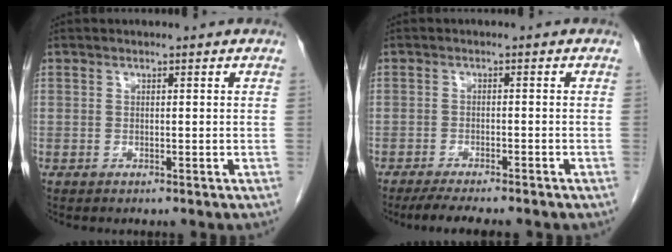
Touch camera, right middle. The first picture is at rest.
{"total": 7.7, "force": [-6.4, 1.2, 4.1], "torque": [-0.054, -0.011, -0.093]}